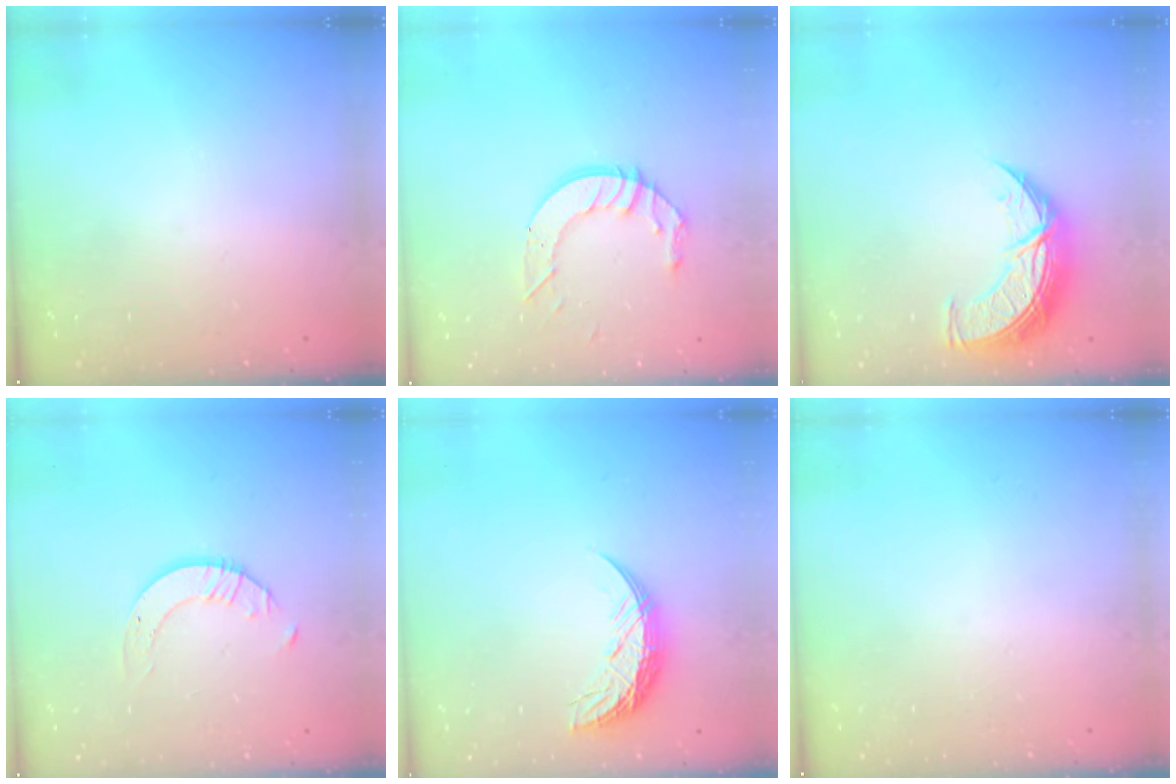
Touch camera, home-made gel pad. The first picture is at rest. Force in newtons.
{"total": 8.9, "press": 8.9, "slide": 0.7}
{"total": 10.9, "press": 10.9, "slide": 0.9}
{"total": 2.1, "press": 2.1, "slide": 0.2}
{"total": 9.3, "press": 9.3, "slide": 0.7}
{"total": 0.0}